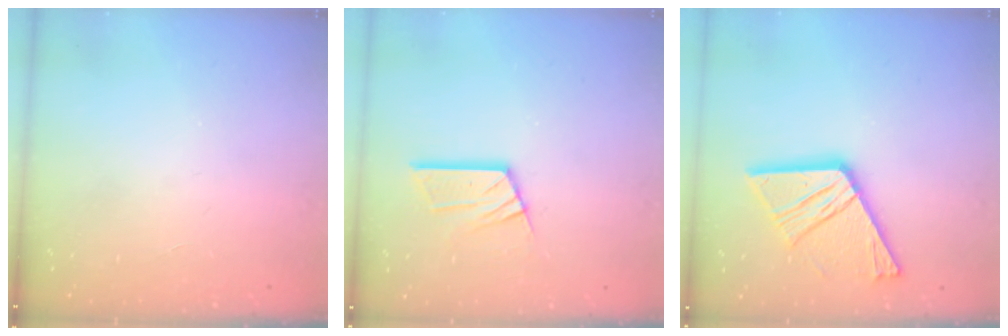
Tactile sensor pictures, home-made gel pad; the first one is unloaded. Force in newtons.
{"total": 9.7, "press": 9.6, "slide": 0.8}
{"total": 18.0, "press": 17.9, "slide": 1.8}